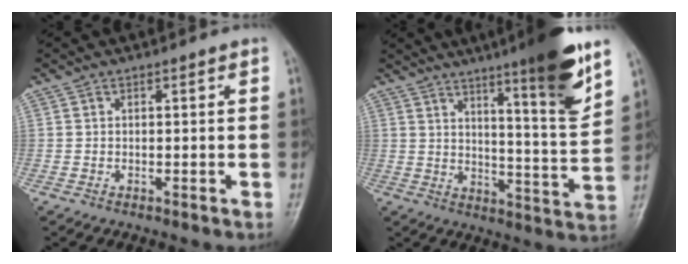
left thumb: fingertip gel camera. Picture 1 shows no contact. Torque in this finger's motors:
{"motor_torque": [2.44, 1.32, 1.58, -1.21, 0.33]}